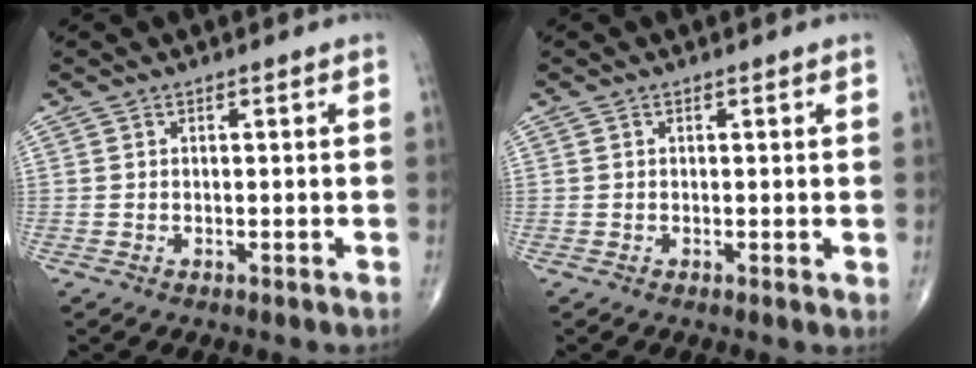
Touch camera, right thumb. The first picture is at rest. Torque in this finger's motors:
{"motor_torque": [-0.34, -0.01, 0.28, 0.06, -0.01]}